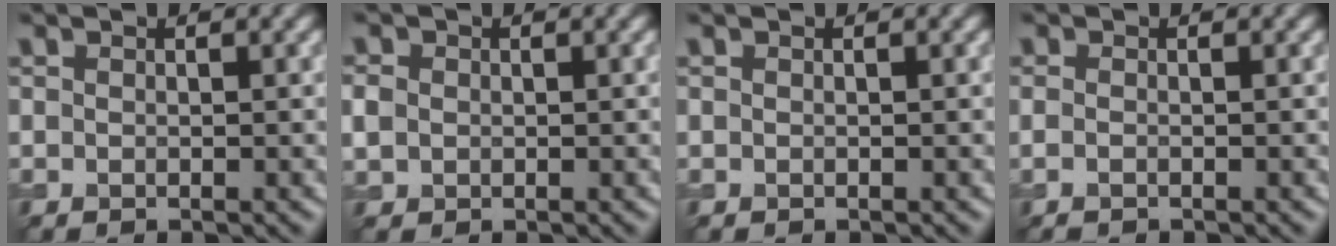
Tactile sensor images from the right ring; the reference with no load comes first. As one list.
[{"total": 1.6, "force": [0.1, 1.5, 0.7], "torque": [-0.015, -0.001, 0.000]}, {"total": 0.0}, {"total": 1.1, "force": [-0.4, 0.5, 0.8], "torque": [-0.013, -0.008, -0.009]}]